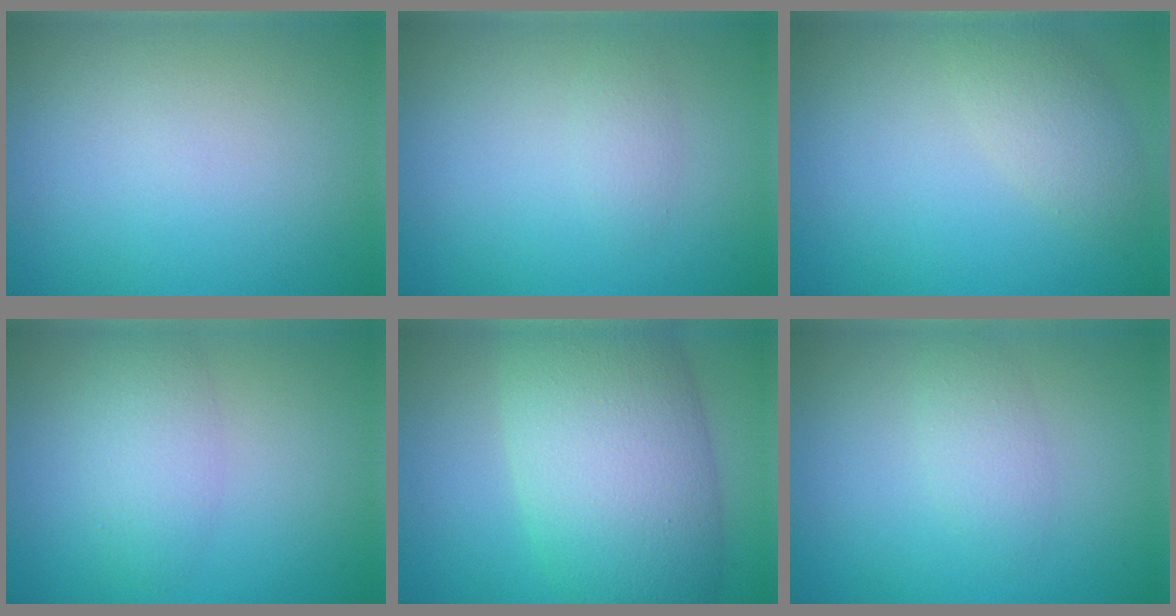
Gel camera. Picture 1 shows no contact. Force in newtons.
{"total": 1.1, "press": 1.1, "slide": 0.0}
{"total": 2.6, "press": 2.6, "slide": 0.1}
{"total": 3.0, "press": 3.0, "slide": 0.1}
{"total": 11.9, "press": 11.9, "slide": 0.4}
{"total": 1.8, "press": 1.8, "slide": 0.1}